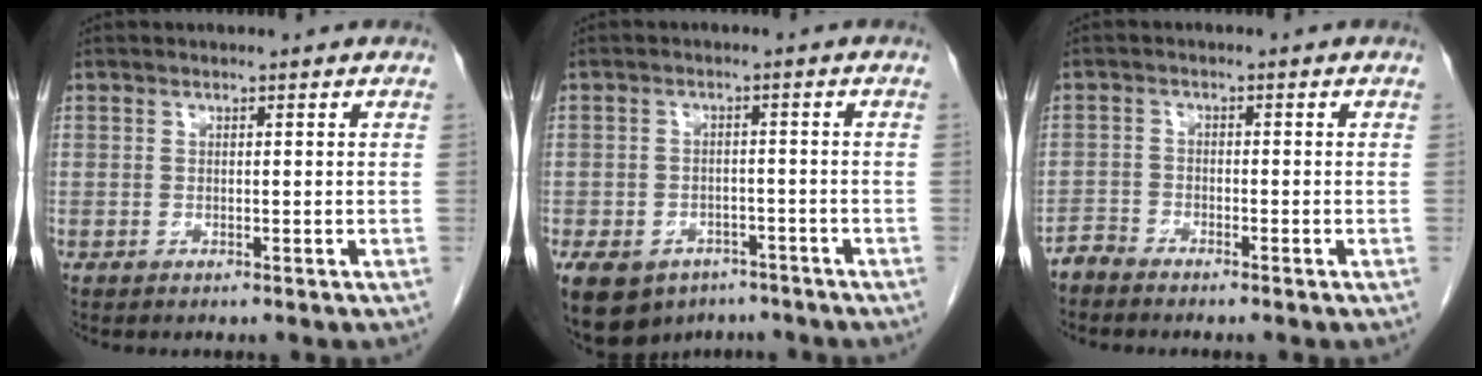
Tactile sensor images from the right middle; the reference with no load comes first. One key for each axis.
{"total": 16.2, "fx": -9.4, "fy": 11.6, "fz": 6.1, "tx": -0.176, "ty": -0.007, "tz": -0.120}
{"total": 2.0, "fx": -2.0, "fy": 0.1, "fz": -0.1, "tx": 0.009, "ty": -0.004, "tz": -0.038}